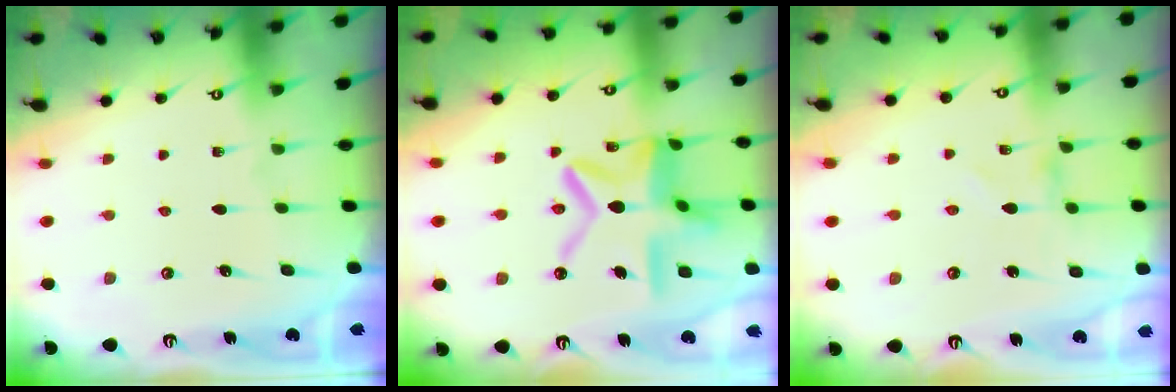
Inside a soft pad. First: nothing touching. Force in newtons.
{"total": 15.5, "press": 15.5, "slide": 1.5}
{"total": 0.8, "press": 0.8, "slide": 0.1}